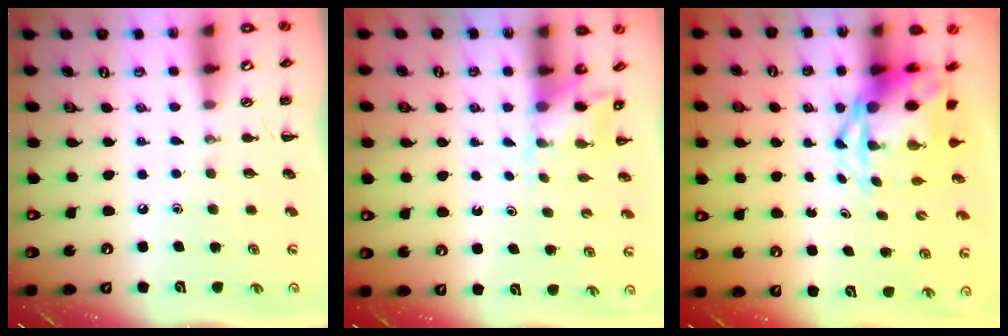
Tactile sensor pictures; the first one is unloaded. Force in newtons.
{"total": 2.3, "press": 2.3, "slide": 0.6}
{"total": 6.0, "press": 5.9, "slide": 1.4}